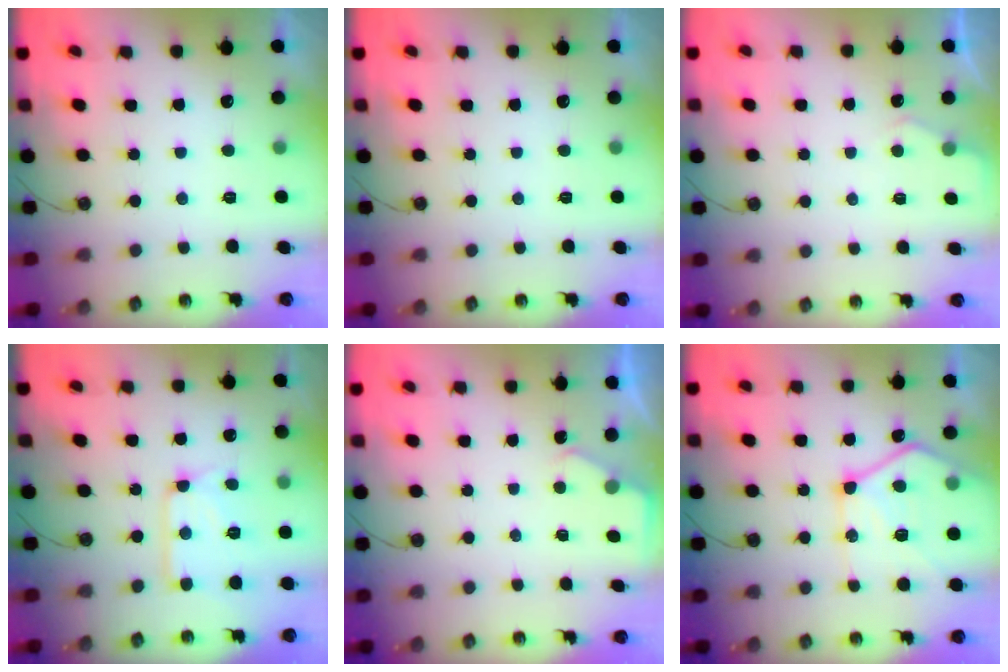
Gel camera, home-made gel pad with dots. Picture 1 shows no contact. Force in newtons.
{"total": 0.0}
{"total": 3.3, "press": 3.2, "slide": 0.5}
{"total": 12.1, "press": 12.0, "slide": 0.9}
{"total": 1.8, "press": 1.7, "slide": 0.3}
{"total": 16.7, "press": 16.6, "slide": 1.6}